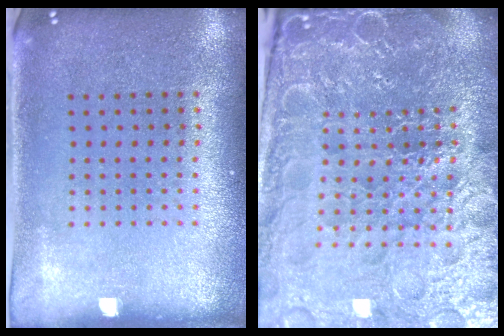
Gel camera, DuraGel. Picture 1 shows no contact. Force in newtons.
{"total": 5.6, "press": 5.2, "slide": 2.1}